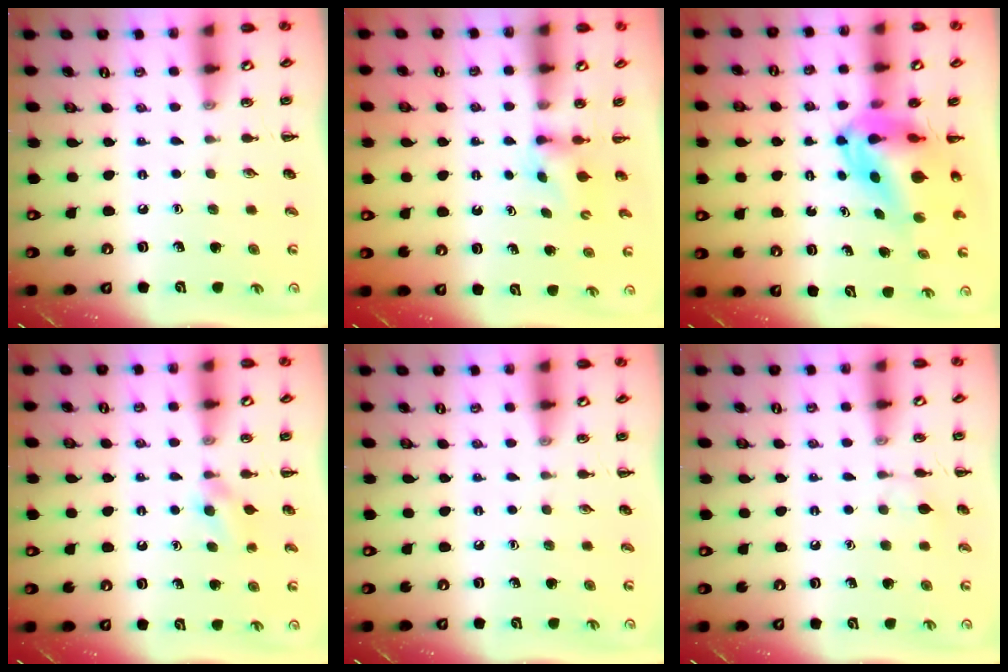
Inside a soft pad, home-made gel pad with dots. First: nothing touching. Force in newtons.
{"total": 2.2, "press": 1.9, "slide": 1.0}
{"total": 8.3, "press": 7.9, "slide": 2.5}
{"total": 3.6, "press": 3.3, "slide": 1.4}
{"total": 0.0}
{"total": 4.0, "press": 4.0, "slide": 0.7}